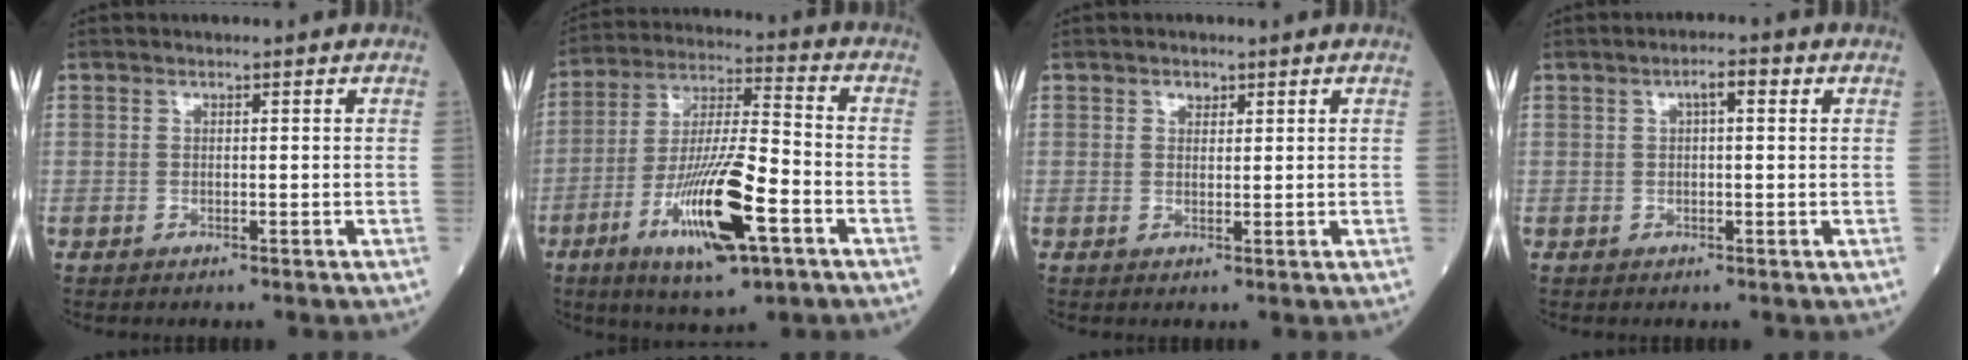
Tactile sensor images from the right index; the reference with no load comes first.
{"total": 16.2, "force": [-6.8, 2.5, 14.5], "torque": [-0.276, -0.014, -0.115]}
{"total": 1.4, "force": [0.8, 0.9, 0.6], "torque": [-0.007, 0.000, 0.012]}
{"total": 2.7, "force": [0.9, 0.7, 2.5], "torque": [-0.043, 0.012, 0.013]}